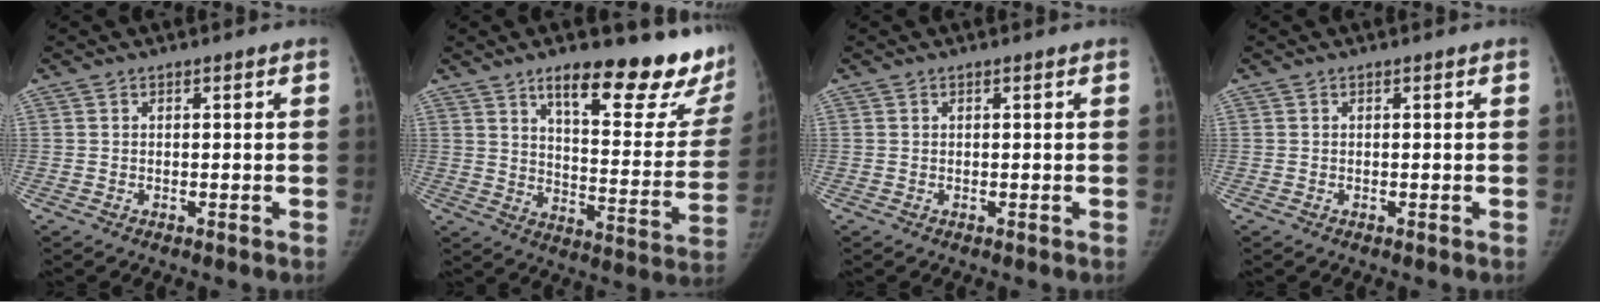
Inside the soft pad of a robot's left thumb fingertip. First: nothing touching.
{"total": 24.2, "force": [16.2, 7.2, 16.4], "torque": [-0.174, -0.097, 0.223]}
{"total": 0.0}
{"total": 0.0}